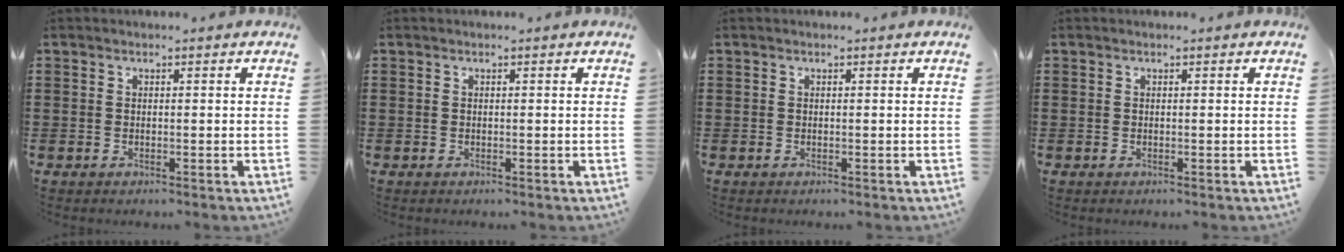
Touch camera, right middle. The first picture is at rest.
{"total": 0.0}
{"total": 0.0}
{"total": 0.0}